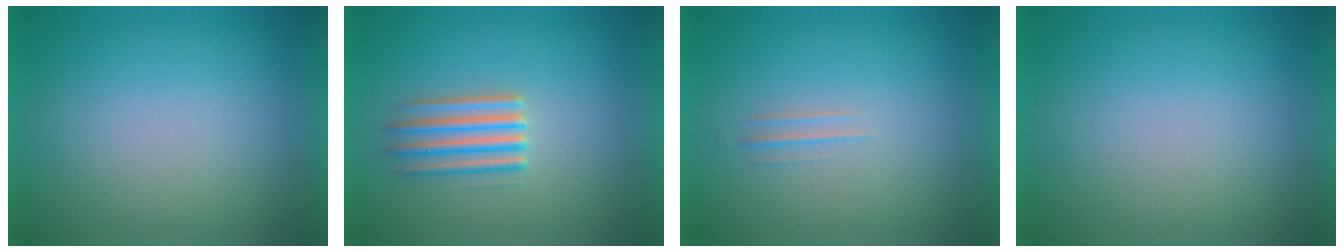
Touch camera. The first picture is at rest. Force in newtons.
{"total": 2.5}
{"total": 1.5}
{"total": 0.0}